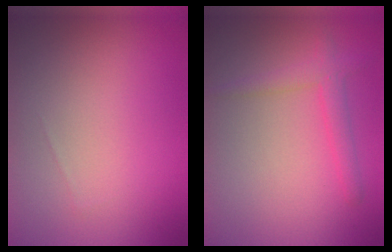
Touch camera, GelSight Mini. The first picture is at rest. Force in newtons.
{"total": 2.2, "press": 2.2, "slide": 0.0}